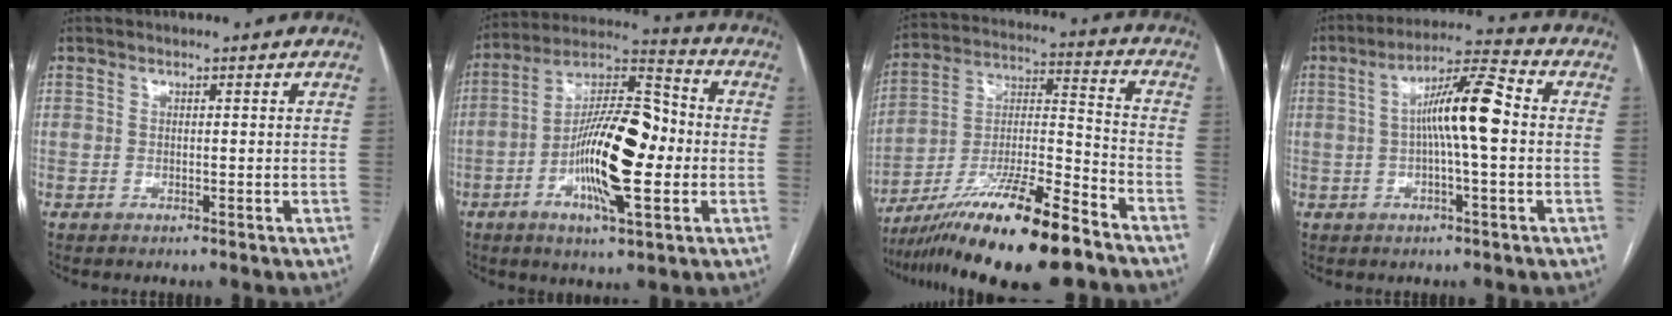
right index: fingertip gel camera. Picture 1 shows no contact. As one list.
[{"total": 16.9, "force": [-3.1, 4.4, 16.0], "torque": [-0.294, 0.015, -0.051]}, {"total": 19.9, "force": [-14.7, 1.7, 13.3], "torque": [-0.241, -0.024, -0.260]}, {"total": 9.8, "force": [0.2, 0.9, 9.8], "torque": [-0.172, 0.023, -0.002]}]